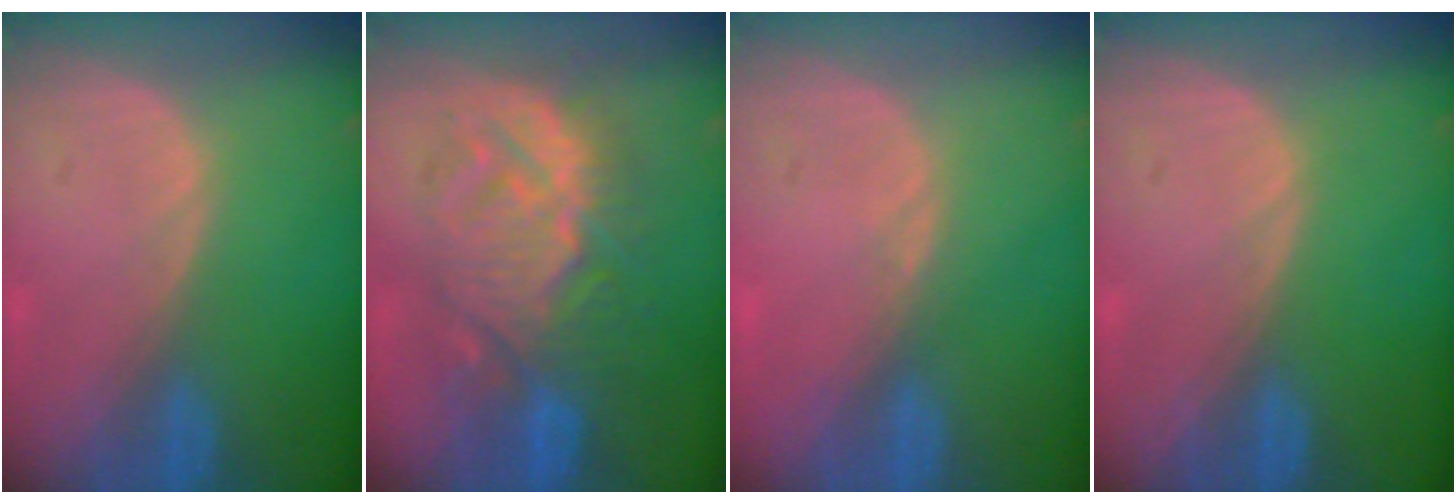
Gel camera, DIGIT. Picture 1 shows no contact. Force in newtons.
{"total": 10.3, "press": 10.3, "slide": 0.6}
{"total": 0.5, "press": 0.5, "slide": 0.2}
{"total": 0.0}